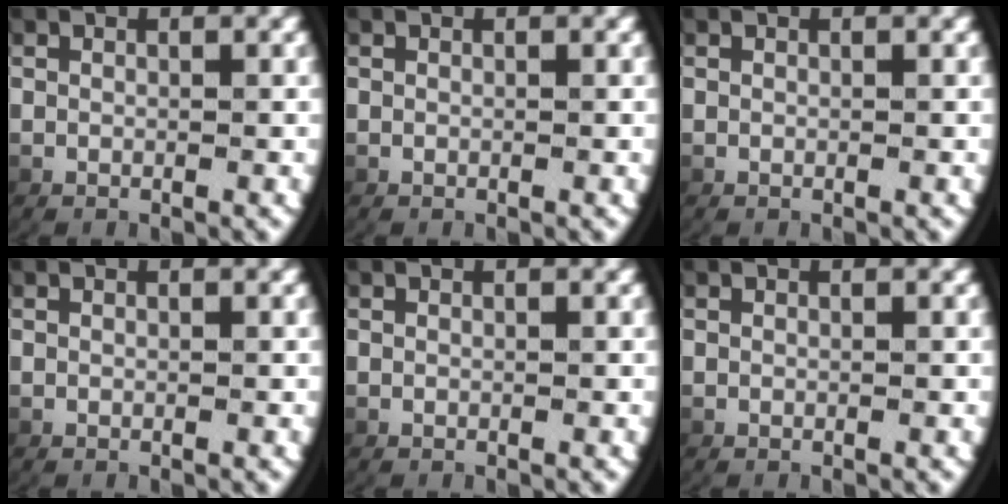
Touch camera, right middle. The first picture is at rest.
{"total": 0.0}
{"total": 0.0}
{"total": 0.0}
{"total": 0.0}
{"total": 0.0}